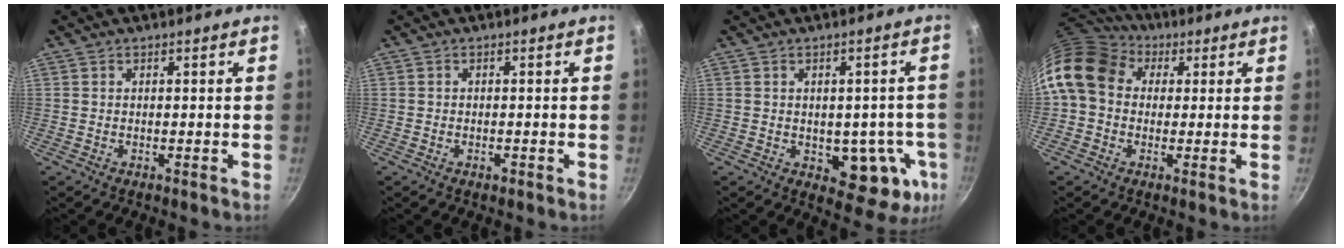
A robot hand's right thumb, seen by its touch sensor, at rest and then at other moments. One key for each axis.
{"total": 1.0, "fx": -0.6, "fy": 0.6, "fz": 0.6, "tx": -0.010, "ty": 0.003, "tz": -0.009}
{"total": 11.7, "fx": -2.3, "fy": 7.3, "fz": 8.9, "tx": -0.057, "ty": 0.001, "tz": -0.020}
{"total": 14.2, "fx": 3.2, "fy": 11.3, "fz": 7.9, "tx": -0.132, "ty": 0.027, "tz": 0.039}